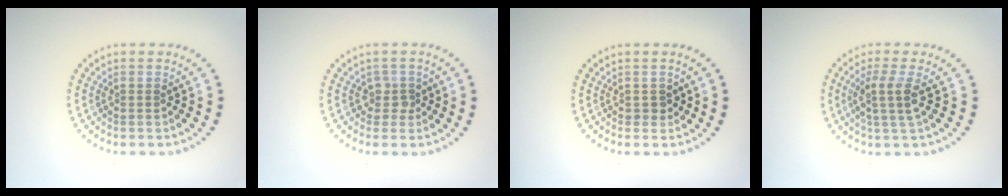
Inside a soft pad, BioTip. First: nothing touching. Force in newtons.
{"total": 1.3, "press": 1.1, "slide": 0.7}
{"total": 0.8, "press": 0.8, "slide": 0.2}
{"total": 2.8, "press": 2.2, "slide": 1.6}